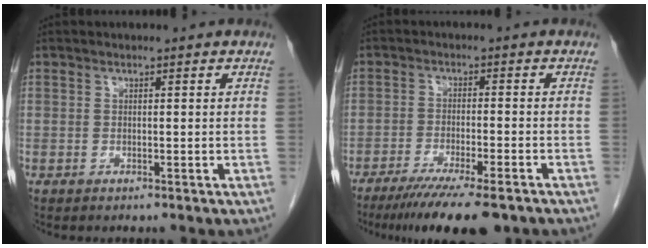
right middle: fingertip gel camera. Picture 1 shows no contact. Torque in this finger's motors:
{"motor_torque": [0.35, -0.32, 0.28, 0.08]}